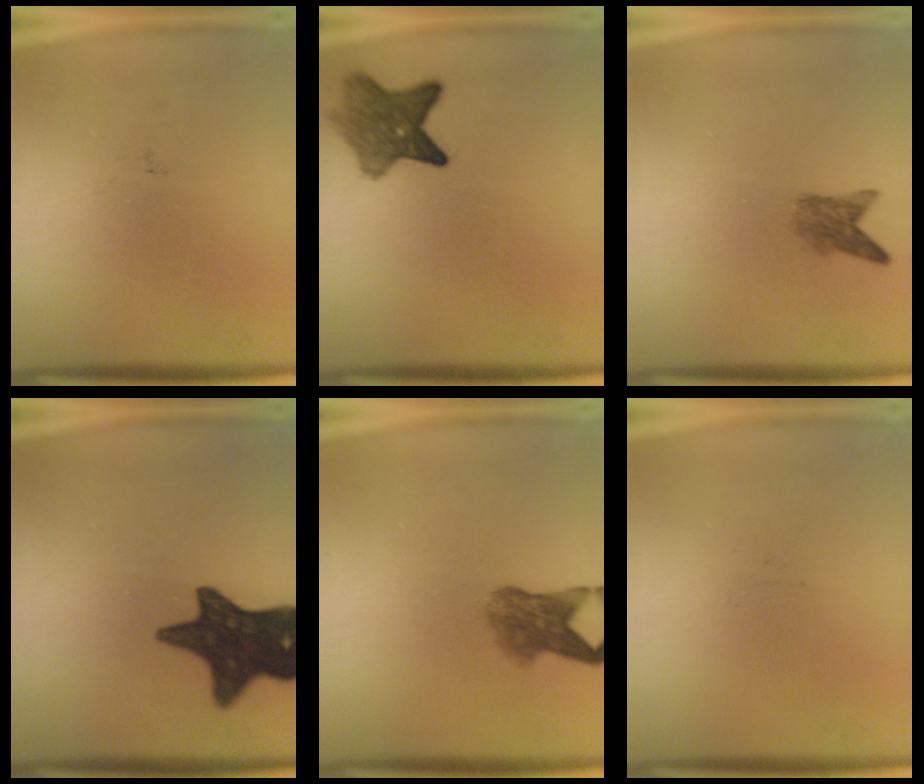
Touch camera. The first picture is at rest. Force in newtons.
{"total": 6.6}
{"total": 2.9}
{"total": 15.5}
{"total": 5.1}
{"total": 0.0}